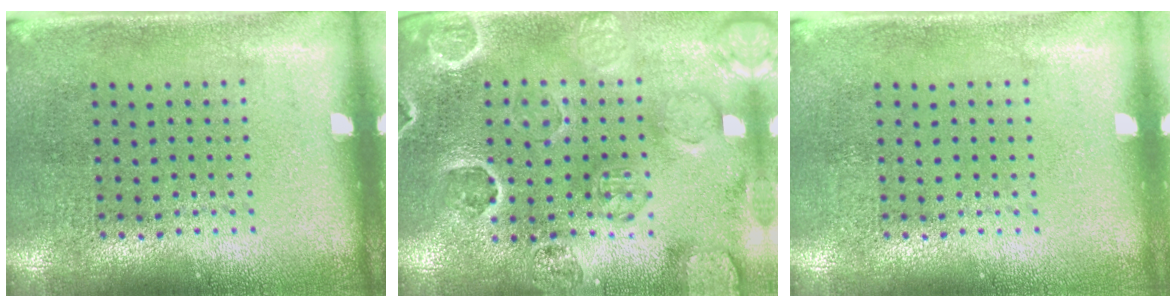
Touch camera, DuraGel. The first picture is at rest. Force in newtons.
{"total": 2.7, "press": 2.7, "slide": 0.5}
{"total": 0.0}